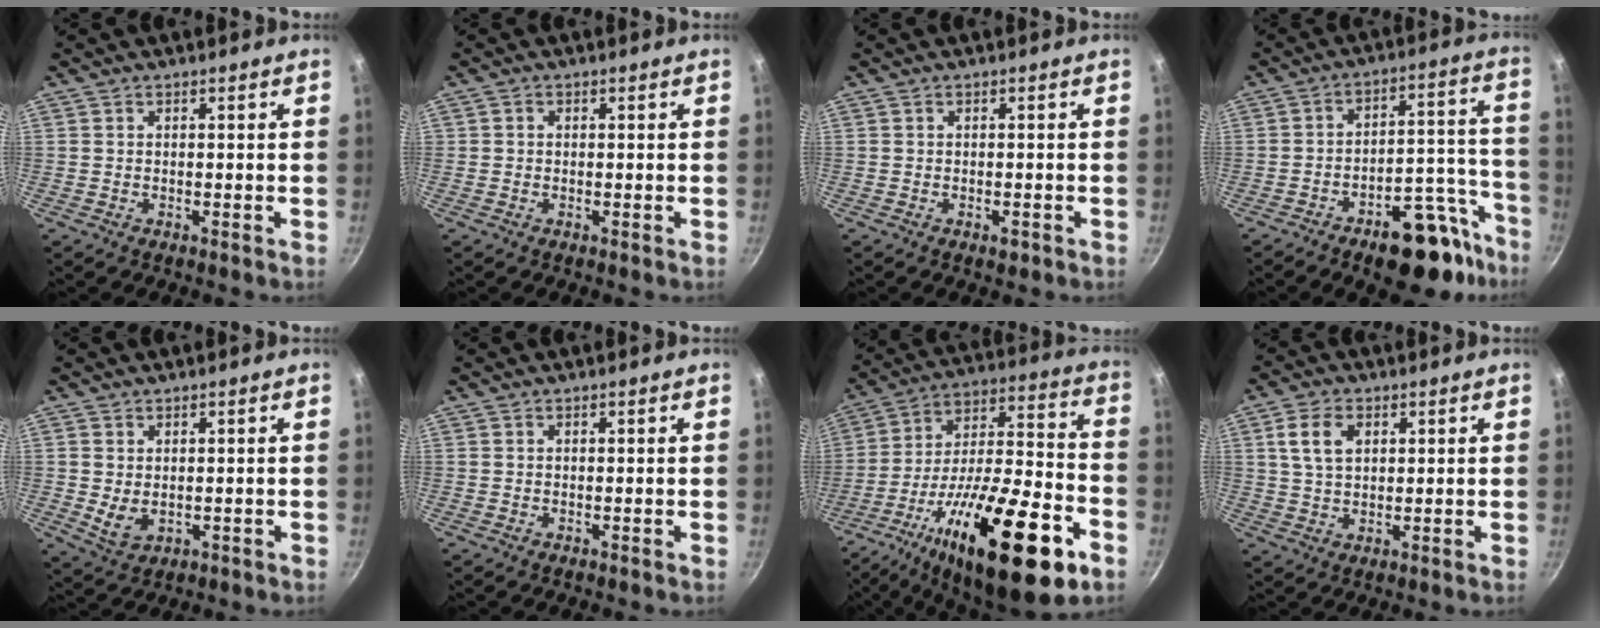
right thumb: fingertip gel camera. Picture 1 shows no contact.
{"total": 0.7, "force": [0.1, 0.6, 0.3], "torque": [-0.006, 0.004, 0.001]}
{"total": 1.3, "force": [-0.8, 0.6, 0.9], "torque": [-0.013, 0.002, -0.010]}
{"total": 18.6, "force": [-12.2, 8.0, 11.6], "torque": [-0.083, 0.095, -0.173]}
{"total": 4.0, "force": [0.0, 2.9, 2.8], "torque": [-0.049, -0.015, 0.011]}
{"total": 0.0}
{"total": 32.0, "force": [-14.5, 10.7, 26.4], "torque": [-0.396, 0.053, -0.232]}
{"total": 6.6, "force": [2.1, 4.3, 4.5], "torque": [-0.072, 0.002, 0.041]}